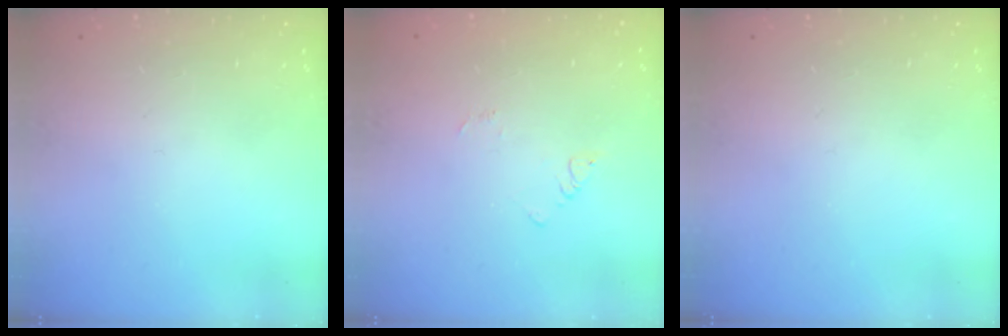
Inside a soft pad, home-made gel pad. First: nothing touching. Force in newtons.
{"total": 2.4, "press": 2.4, "slide": 0.3}
{"total": 0.0}